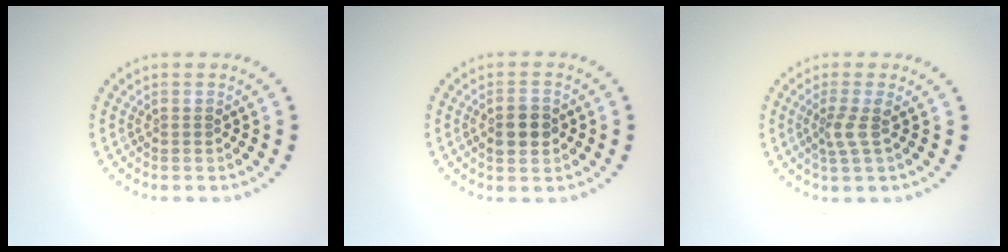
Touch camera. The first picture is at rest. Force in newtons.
{"total": 2.9, "press": 2.9, "slide": 0.1}
{"total": 1.9, "press": 1.4, "slide": 1.3}